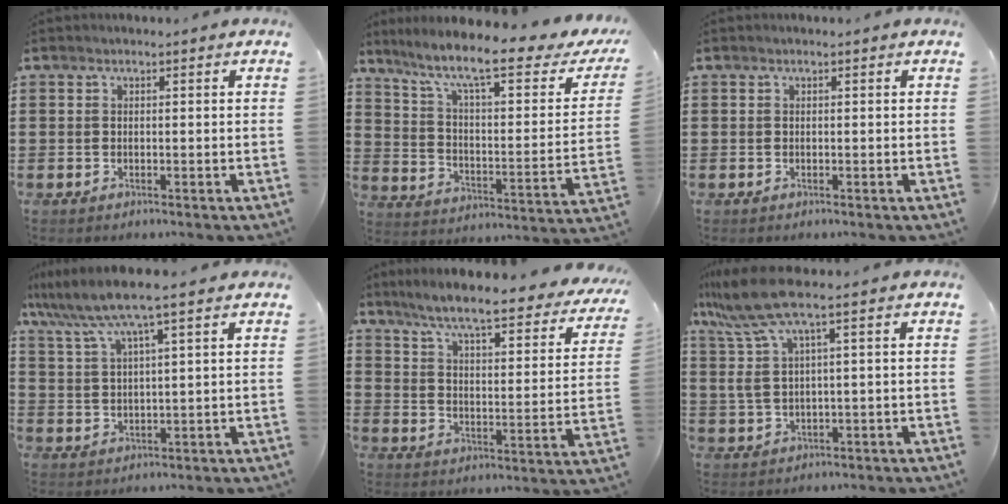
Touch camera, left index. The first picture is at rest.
{"total": 10.9, "force": [8.1, 1.0, 7.2], "torque": [-0.152, -0.059, 0.127]}
{"total": 0.0}
{"total": 6.2, "force": [4.5, 0.0, 4.3], "torque": [-0.098, -0.016, 0.074]}
{"total": 7.1, "force": [6.1, -0.6, 3.6], "torque": [-0.095, -0.047, 0.095]}
{"total": 8.4, "force": [3.8, 1.0, 7.4], "torque": [-0.182, -0.024, 0.059]}